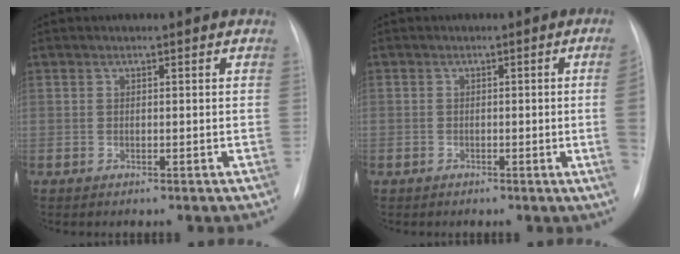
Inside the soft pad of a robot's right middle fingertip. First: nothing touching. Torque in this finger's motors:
{"motor_torque": [0.31, -0.37, -0.48, -0.21]}